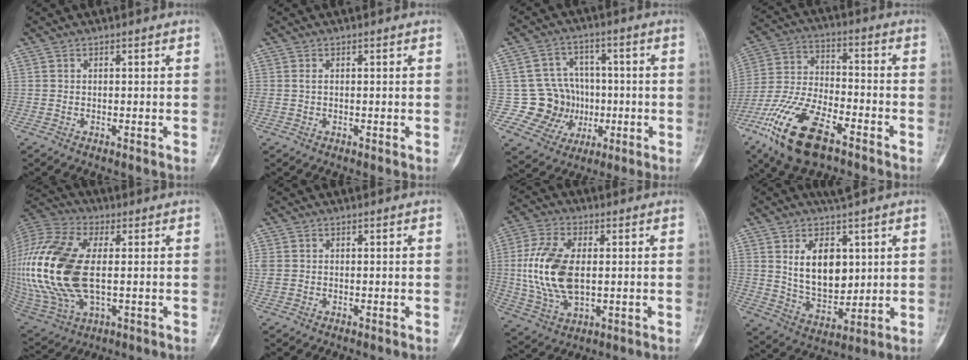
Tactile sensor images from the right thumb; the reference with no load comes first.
{"total": 0.9, "force": [0.2, 0.5, 0.7], "torque": [-0.021, 0.004, 0.007]}
{"total": 11.3, "force": [-1.3, 10.8, 3.1], "torque": [0.006, 0.023, -0.013]}
{"total": 17.6, "force": [-10.0, 7.3, 12.5], "torque": [-0.252, 0.036, -0.189]}
{"total": 26.6, "force": [0.7, 14.2, 22.4], "torque": [-0.534, -0.004, 0.023]}
{"total": 1.6, "force": [0.2, 1.2, 1.0], "torque": [-0.039, 0.007, 0.007]}
{"total": 14.6, "force": [0.7, 8.1, 12.2], "torque": [-0.254, -0.003, 0.018]}
{"total": 12.6, "force": [3.8, 7.1, 9.6], "torque": [-0.134, -0.027, 0.081]}